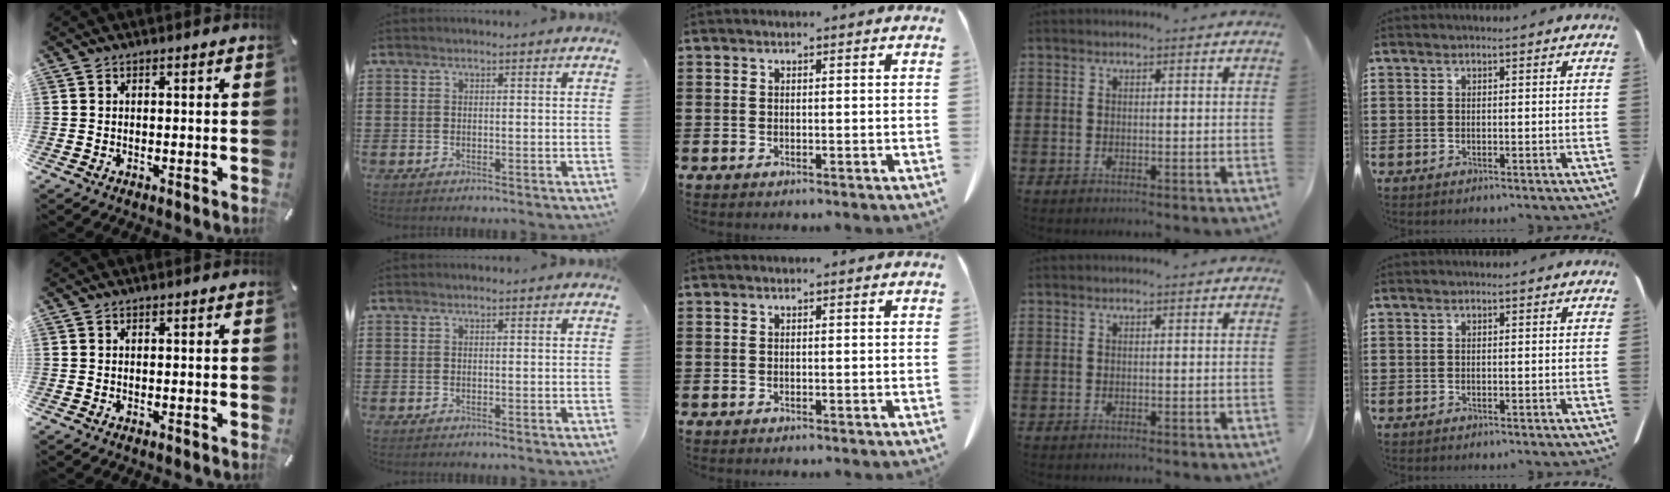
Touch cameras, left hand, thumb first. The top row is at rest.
{}